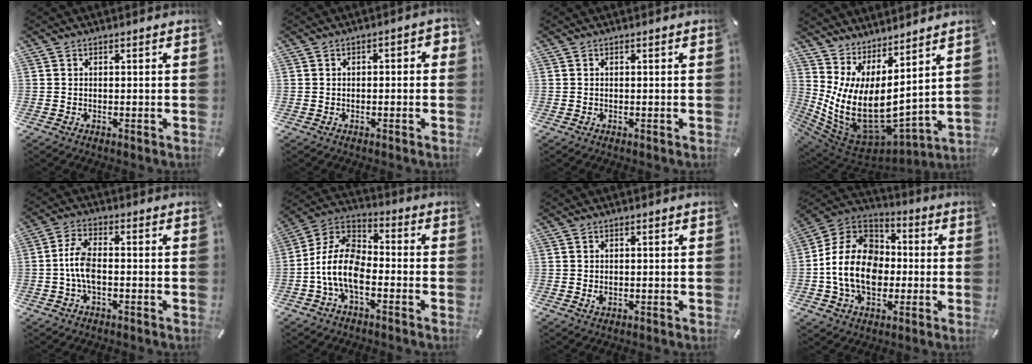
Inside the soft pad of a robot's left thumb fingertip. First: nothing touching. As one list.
[{"total": 2.3, "force": [-1.3, 1.4, 1.2], "torque": [-0.019, 0.010, -0.025]}, {"total": 0.0}, {"total": 12.8, "force": [0.3, 7.2, 10.5], "torque": [-0.252, -0.055, 0.013]}, {"total": 6.3, "force": [-1.2, 2.8, 5.5], "torque": [-0.122, 0.003, -0.025]}, {"total": 11.8, "force": [-5.3, 6.6, 8.2], "torque": [-0.181, 0.013, -0.103]}, {"total": 1.0, "force": [-0.2, 0.8, 0.7], "torque": [-0.013, 0.002, -0.004]}, {"total": 16.1, "force": [-3.4, 12.6, 9.4], "torque": [-0.217, 0.027, -0.064]}]